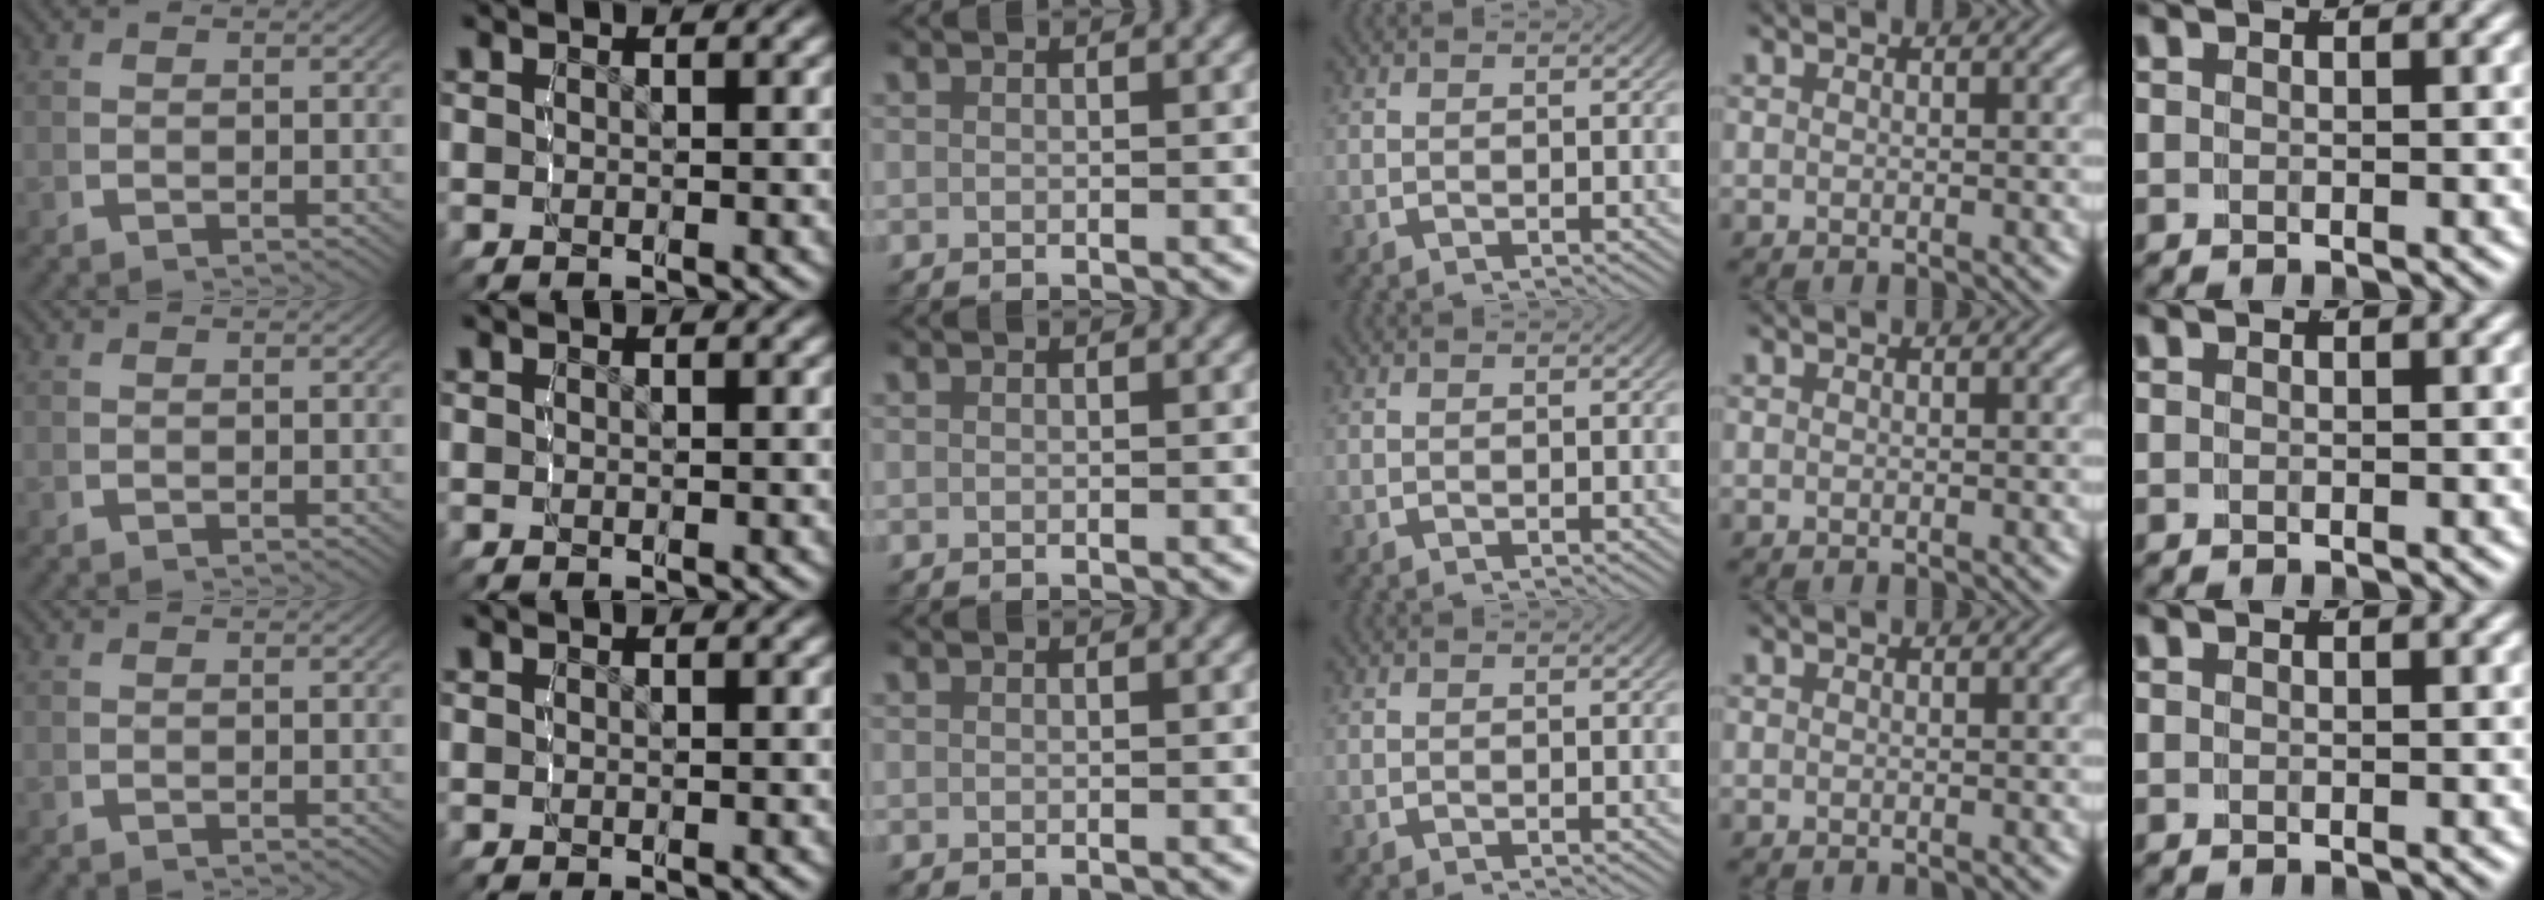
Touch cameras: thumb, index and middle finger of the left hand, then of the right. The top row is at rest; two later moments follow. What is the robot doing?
{"motion": "reach", "object": "router"}